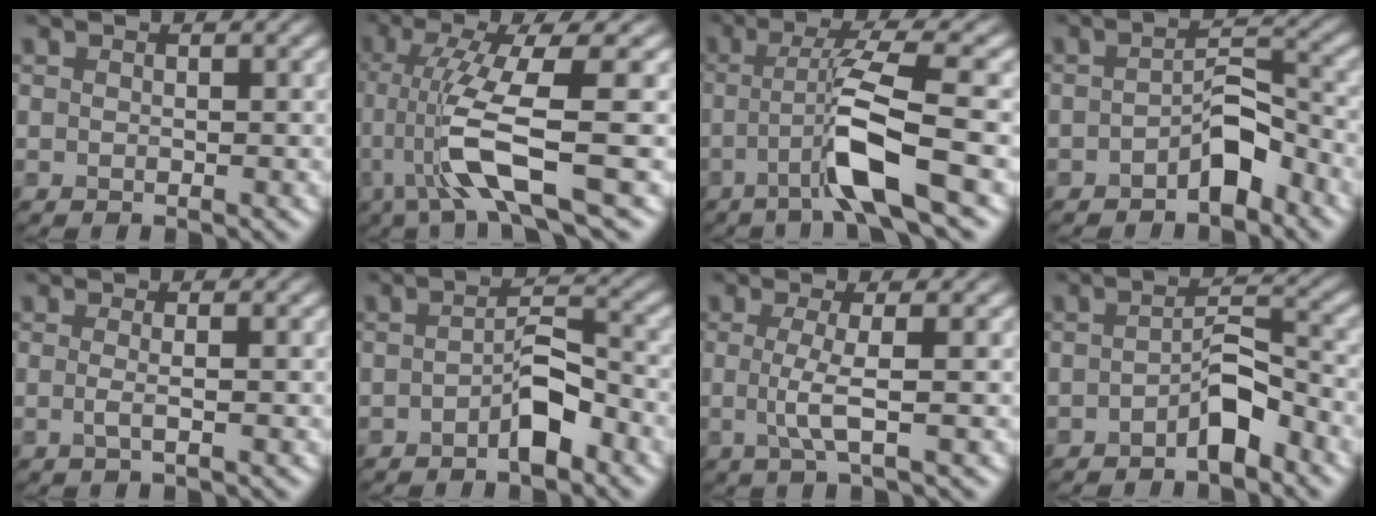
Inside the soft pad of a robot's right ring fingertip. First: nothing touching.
{"total": 7.8, "force": [-1.6, 0.7, 7.6], "torque": [-0.152, 0.008, -0.017]}
{"total": 5.7, "force": [-2.4, -0.3, 5.2], "torque": [-0.111, 0.019, -0.035]}
{"total": 3.0, "force": [-2.5, 0.5, 1.7], "torque": [-0.034, 0.020, -0.035]}
{"total": 0.6, "force": [-0.2, -0.2, 0.6], "torque": [-0.018, 0.001, 0.003]}
{"total": 2.8, "force": [-2.1, 0.3, 1.9], "torque": [-0.040, 0.017, -0.028]}
{"total": 2.1, "force": [-0.1, -0.1, 2.1], "torque": [-0.053, 0.000, 0.007]}
{"total": 2.8, "force": [-2.3, 0.1, 1.6], "torque": [-0.037, 0.018, -0.033]}